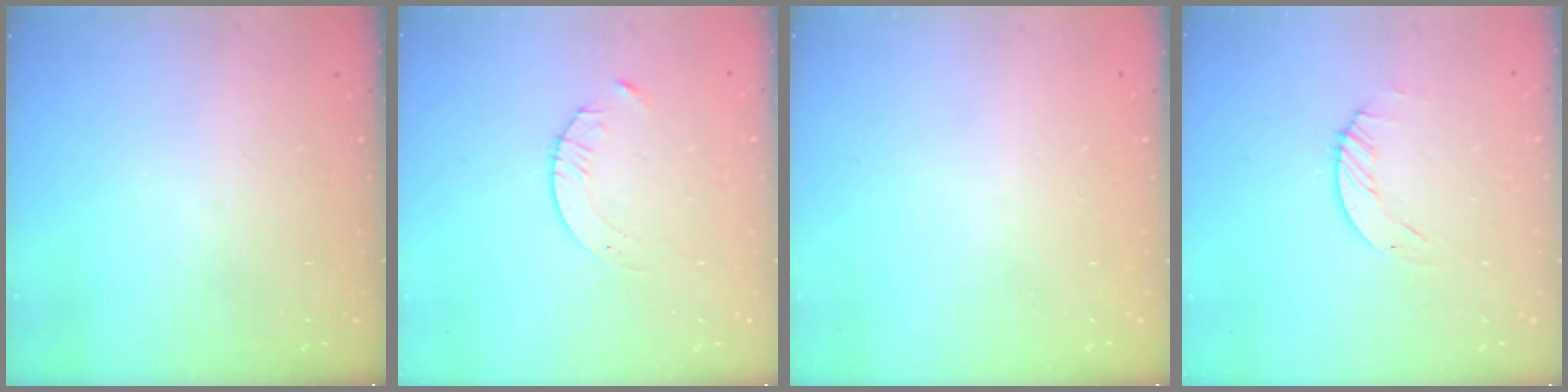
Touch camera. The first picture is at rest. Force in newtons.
{"total": 4.1, "press": 4.0, "slide": 0.5}
{"total": 0.0}
{"total": 1.2, "press": 1.2, "slide": 0.2}